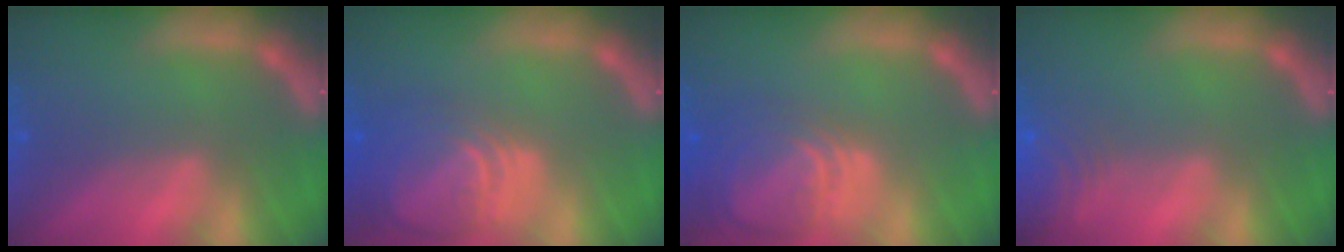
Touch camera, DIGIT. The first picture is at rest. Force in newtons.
{"total": 8.5}
{"total": 7.5}
{"total": 6.5}